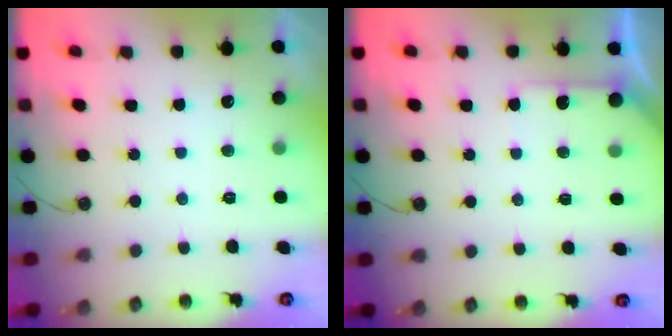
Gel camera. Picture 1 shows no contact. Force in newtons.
{"total": 4.0, "press": 3.9, "slide": 0.5}